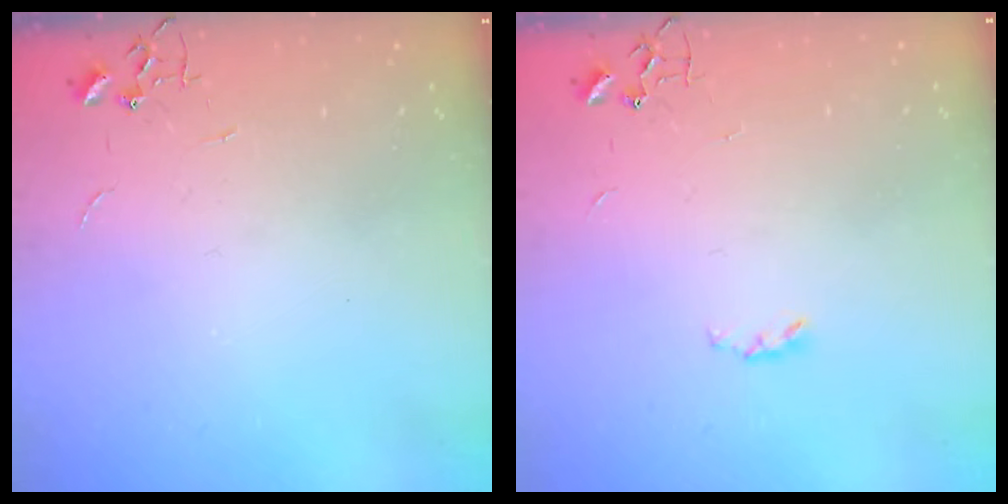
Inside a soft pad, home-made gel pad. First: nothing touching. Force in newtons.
{"total": 3.3, "press": 3.3, "slide": 0.5}